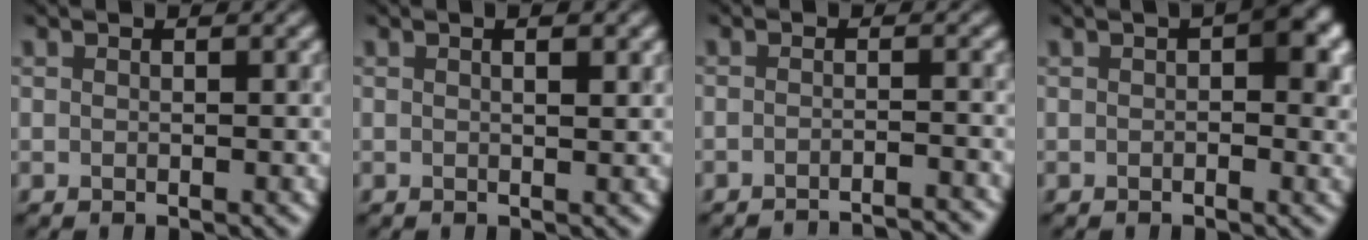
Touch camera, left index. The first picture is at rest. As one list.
[{"total": 2.1, "force": [1.0, 0.7, 1.7], "torque": [-0.003, 0.001, -0.002]}, {"total": 4.6, "force": [-4.4, 0.5, 1.3], "torque": [-0.007, 0.009, -0.056]}, {"total": 3.8, "force": [0.7, 1.7, 3.3], "torque": [-0.029, 0.008, 0.006]}]